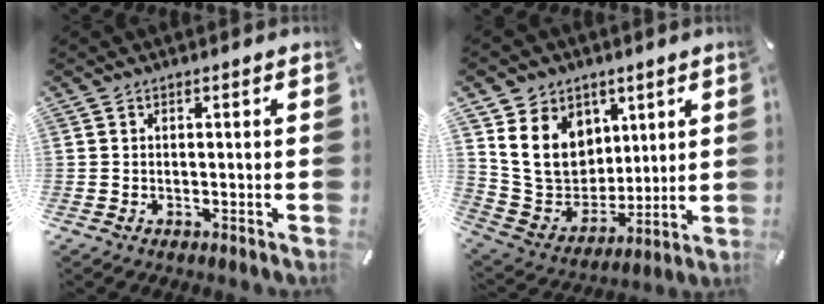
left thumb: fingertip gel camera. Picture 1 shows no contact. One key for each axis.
{"total": 15.8, "fx": 5.0, "fy": 13.5, "fz": 6.6, "tx": -0.132, "ty": -0.025, "tz": 0.105}